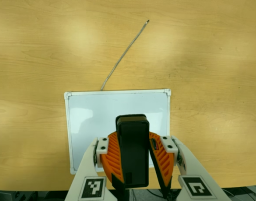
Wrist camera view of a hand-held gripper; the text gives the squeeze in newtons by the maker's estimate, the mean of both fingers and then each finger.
{"total": 8.7, "left": 9.2, "right": 8.2}